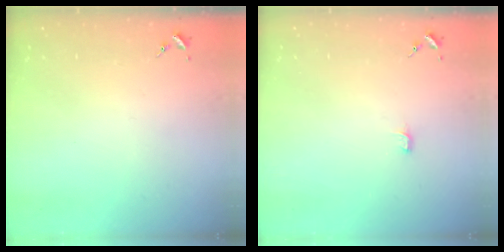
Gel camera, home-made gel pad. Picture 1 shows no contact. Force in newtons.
{"total": 2.7, "press": 2.7, "slide": 0.3}